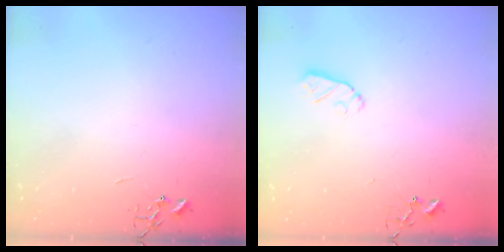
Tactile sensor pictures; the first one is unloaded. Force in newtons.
{"total": 5.0, "press": 5.0, "slide": 0.5}